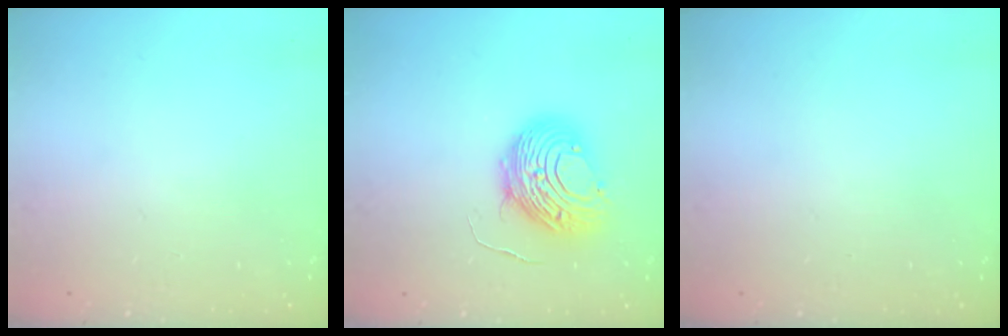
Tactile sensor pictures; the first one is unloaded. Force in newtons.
{"total": 11.0, "press": 11.0, "slide": 1.0}
{"total": 0.0}